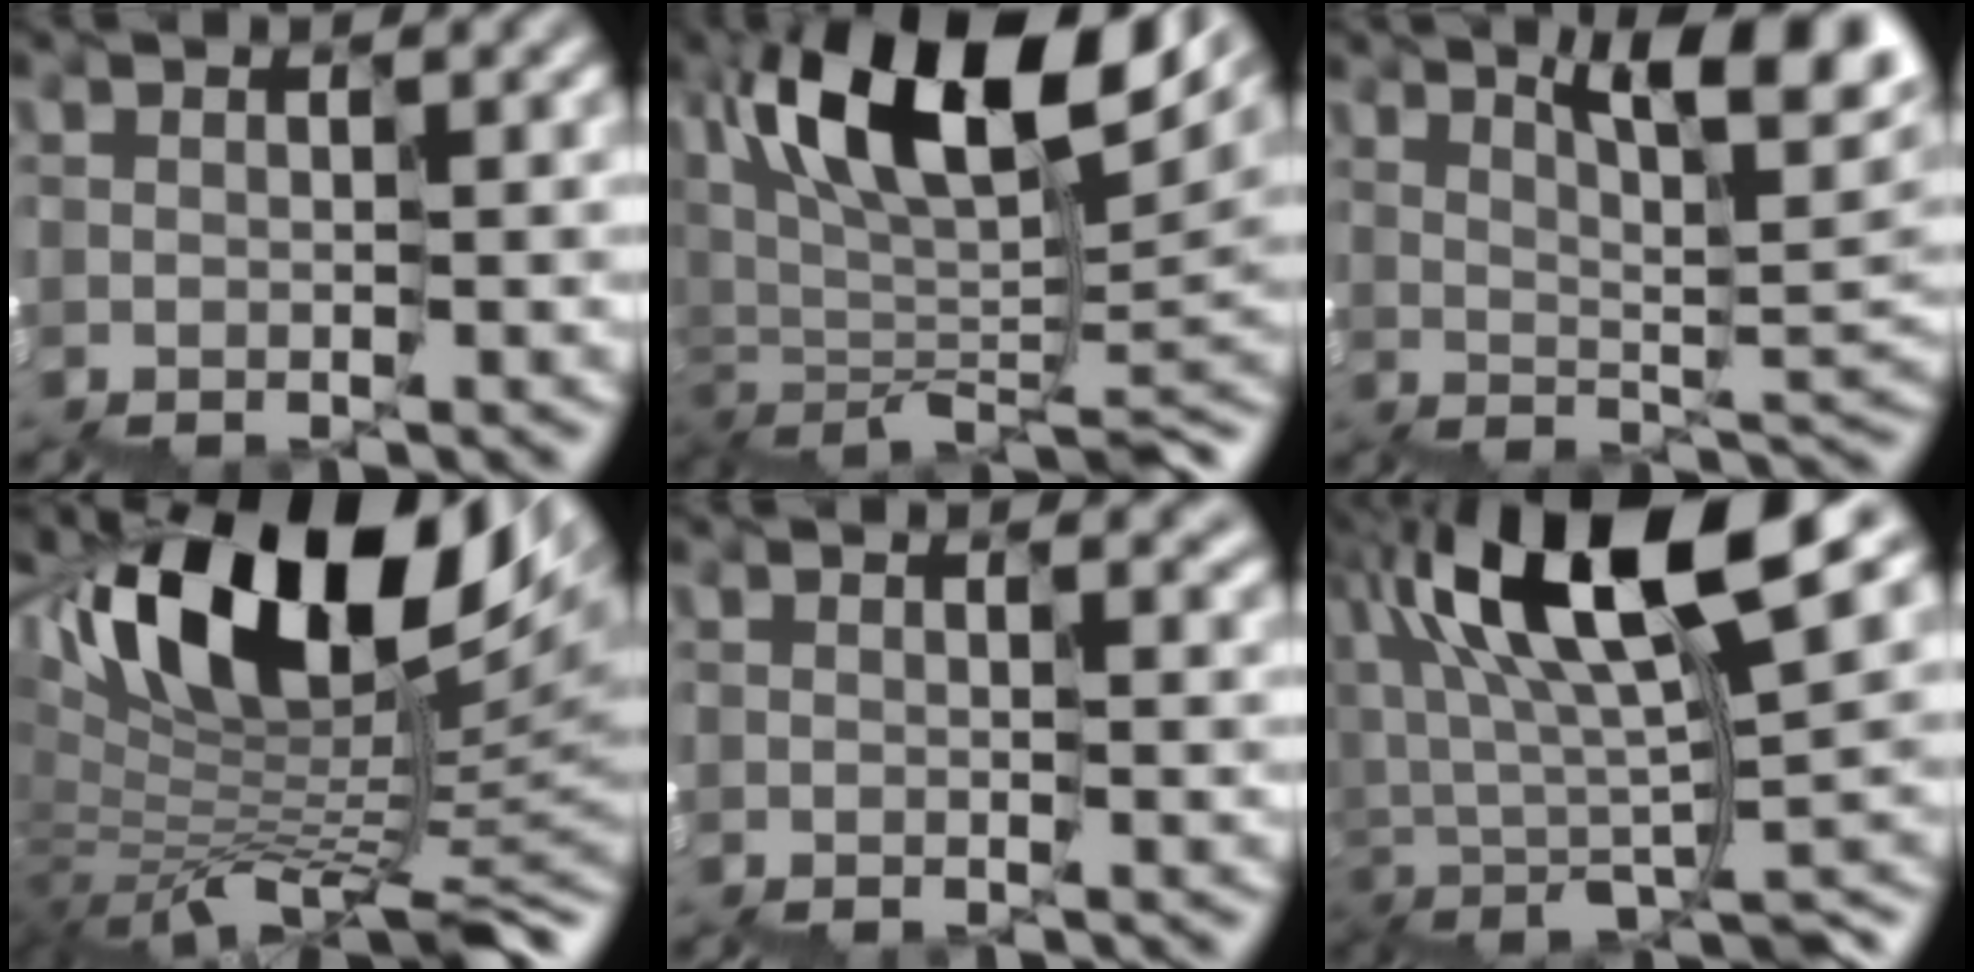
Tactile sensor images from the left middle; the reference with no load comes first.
{"total": 11.1, "force": [5.7, 3.7, 8.8], "torque": [-0.150, 0.014, 0.111]}
{"total": 7.4, "force": [4.5, 1.1, 5.7], "torque": [-0.072, 0.013, 0.078]}
{"total": 12.9, "force": [4.0, 4.9, 11.3], "torque": [-0.185, 0.021, 0.080]}
{"total": 2.4, "force": [1.2, 1.3, 1.6], "torque": [-0.022, -0.007, 0.026]}
{"total": 11.4, "force": [3.9, 1.9, 10.6], "torque": [-0.167, 0.005, 0.084]}